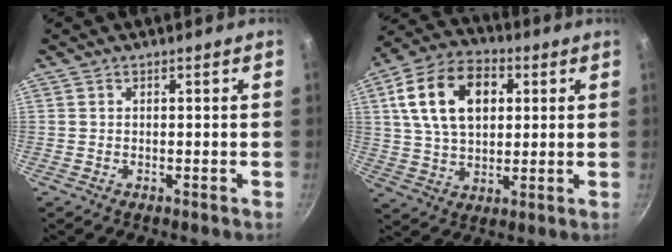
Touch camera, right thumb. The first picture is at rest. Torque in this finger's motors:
{"motor_torque": [0.12, 0.76, 0.54, 0.44, 0.24]}